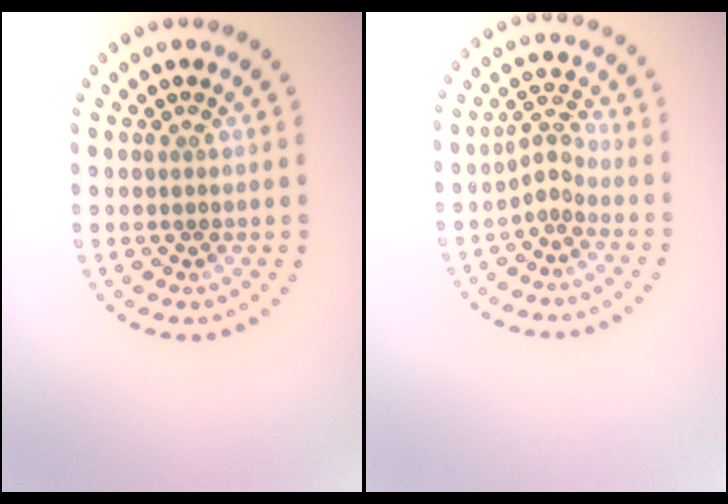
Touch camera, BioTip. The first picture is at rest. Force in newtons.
{"total": 2.0, "press": 1.4, "slide": 1.4}